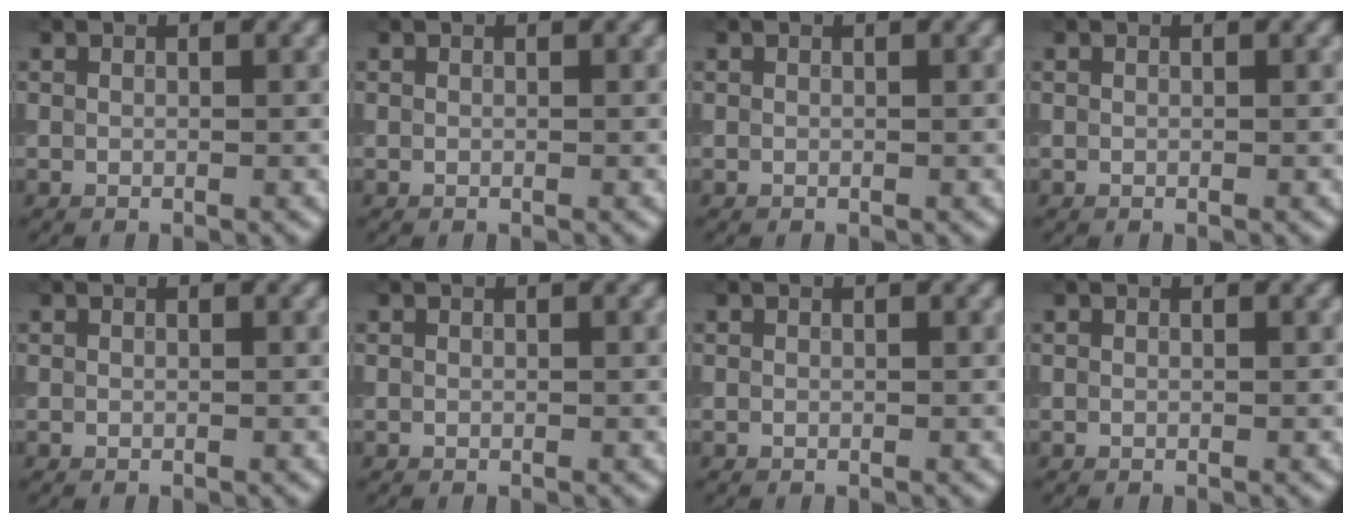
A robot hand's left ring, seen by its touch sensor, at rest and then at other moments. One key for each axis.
{"total": 0.0}
{"total": 0.0}
{"total": 0.0}
{"total": 0.0}
{"total": 0.0}
{"total": 0.0}
{"total": 0.0}